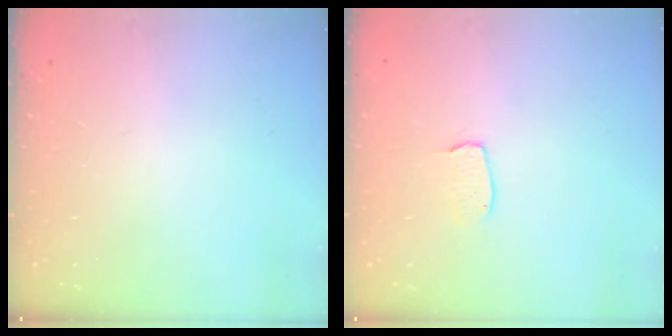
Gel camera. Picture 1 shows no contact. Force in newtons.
{"total": 4.0, "press": 4.0, "slide": 0.2}